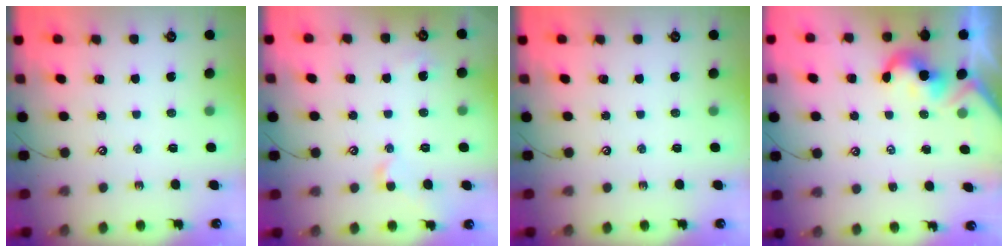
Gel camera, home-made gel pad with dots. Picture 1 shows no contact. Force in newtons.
{"total": 1.7, "press": 1.6, "slide": 0.6}
{"total": 0.0}
{"total": 2.0, "press": 1.9, "slide": 0.5}